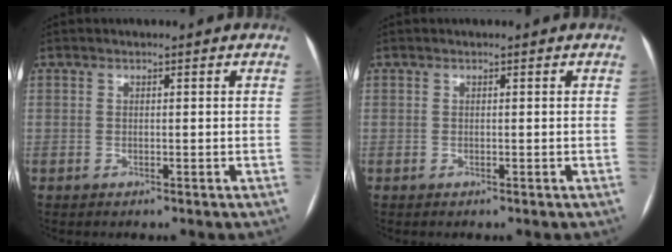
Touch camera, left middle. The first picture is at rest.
{"total": 0.0}